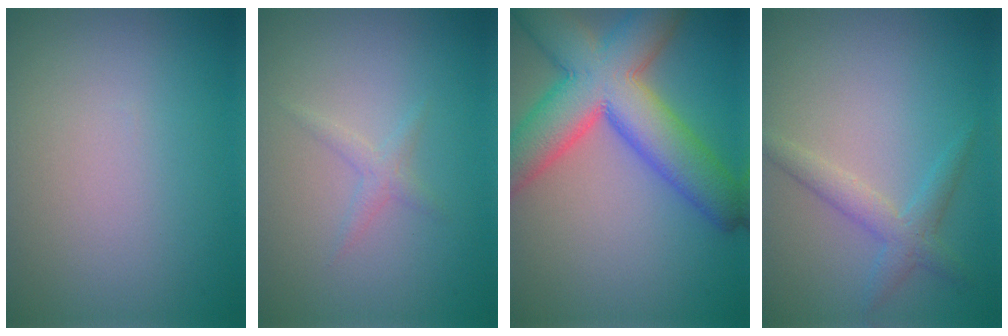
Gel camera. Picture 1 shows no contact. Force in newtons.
{"total": 1.1, "press": 1.1, "slide": 0.0}
{"total": 11.3, "press": 11.3, "slide": 0.5}
{"total": 2.3, "press": 2.3, "slide": 0.2}